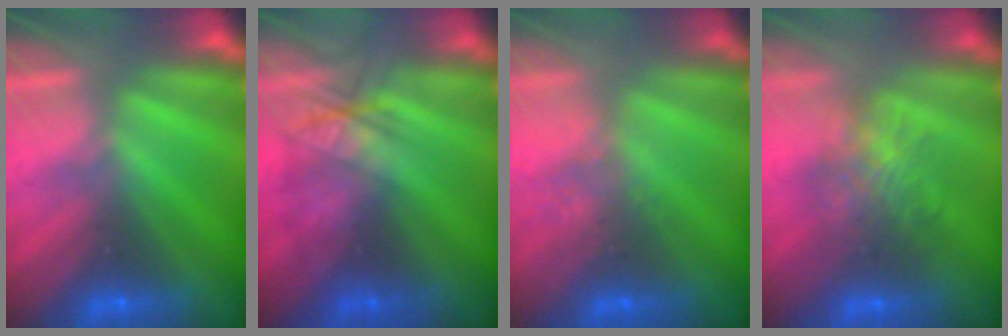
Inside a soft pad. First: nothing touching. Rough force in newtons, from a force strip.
{"total": 2.5}
{"total": 2.4}
{"total": 4.7}